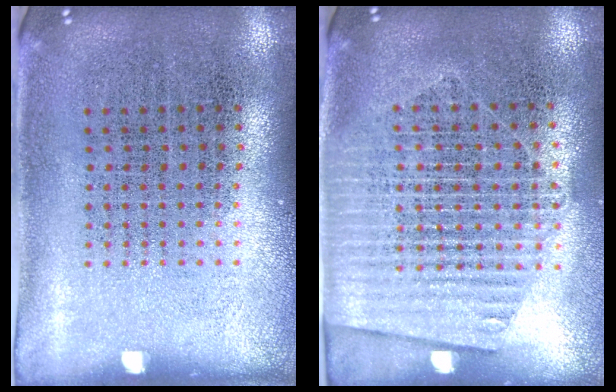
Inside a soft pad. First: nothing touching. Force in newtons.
{"total": 1.6, "press": 1.5, "slide": 0.7}